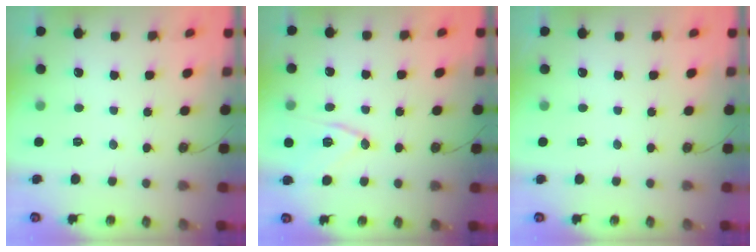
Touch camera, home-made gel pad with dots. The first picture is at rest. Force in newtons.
{"total": 11.6, "press": 11.4, "slide": 1.6}
{"total": 0.0}